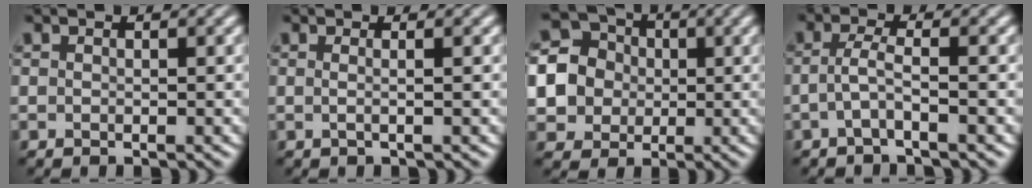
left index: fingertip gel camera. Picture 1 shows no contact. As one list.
[{"total": 1.8, "force": [0.2, 0.8, 1.6], "torque": [-0.020, -0.003, -0.016]}, {"total": 8.8, "force": [0.0, 8.3, 3.0], "torque": [-0.089, 0.021, -0.020]}, {"total": 2.0, "force": [-0.7, 0.3, 1.9], "torque": [-0.043, 0.005, -0.021]}]